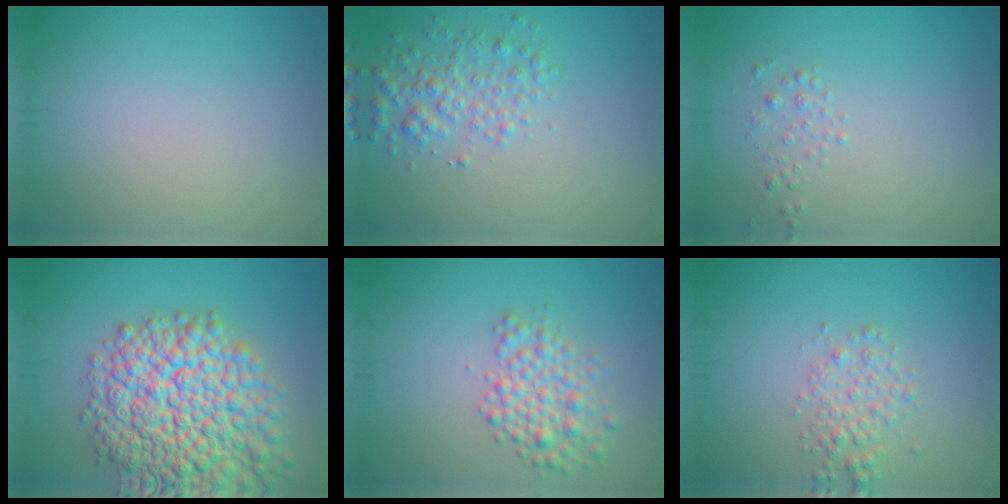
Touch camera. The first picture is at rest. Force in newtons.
{"total": 3.0, "press": 3.0, "slide": 0.1}
{"total": 0.9, "press": 0.9, "slide": 0.0}
{"total": 13.3, "press": 13.3, "slide": 0.6}
{"total": 3.5, "press": 3.5, "slide": 0.1}
{"total": 2.1, "press": 2.1, "slide": 0.1}